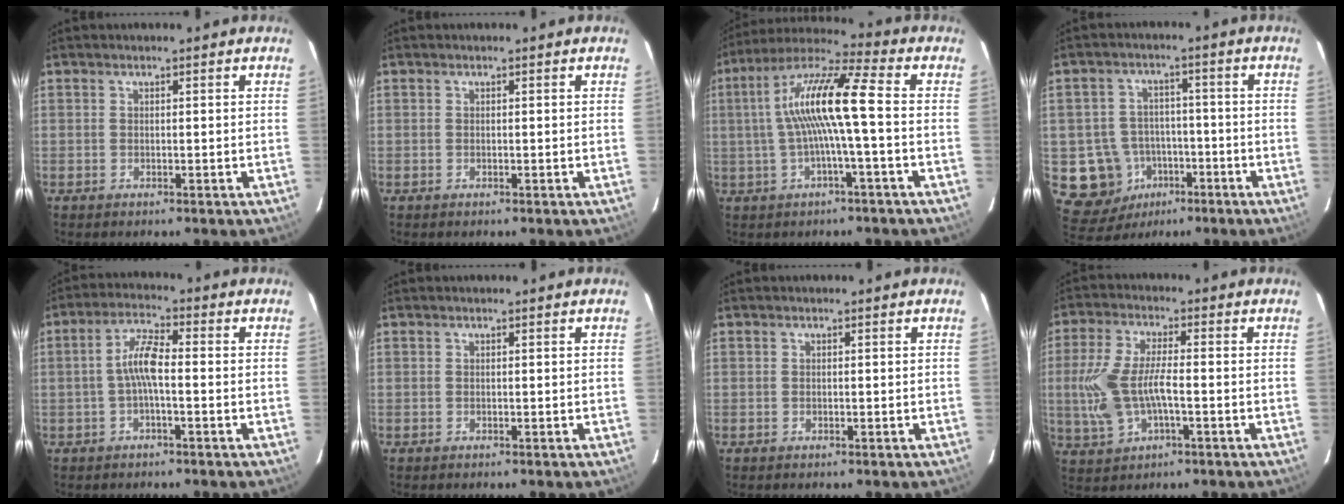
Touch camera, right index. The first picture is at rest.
{"total": 0.0}
{"total": 13.0, "force": [-0.3, 0.8, 13.0], "torque": [-0.251, 0.020, -0.008]}
{"total": 10.9, "force": [-4.1, 9.8, 2.2], "torque": [-0.078, 0.028, -0.045]}
{"total": 5.4, "force": [-1.0, 1.2, 5.2], "torque": [-0.109, 0.015, -0.021]}
{"total": 0.0}
{"total": 0.0}
{"total": 10.9, "force": [-1.8, 4.6, 9.7], "torque": [-0.208, -0.002, -0.030]}